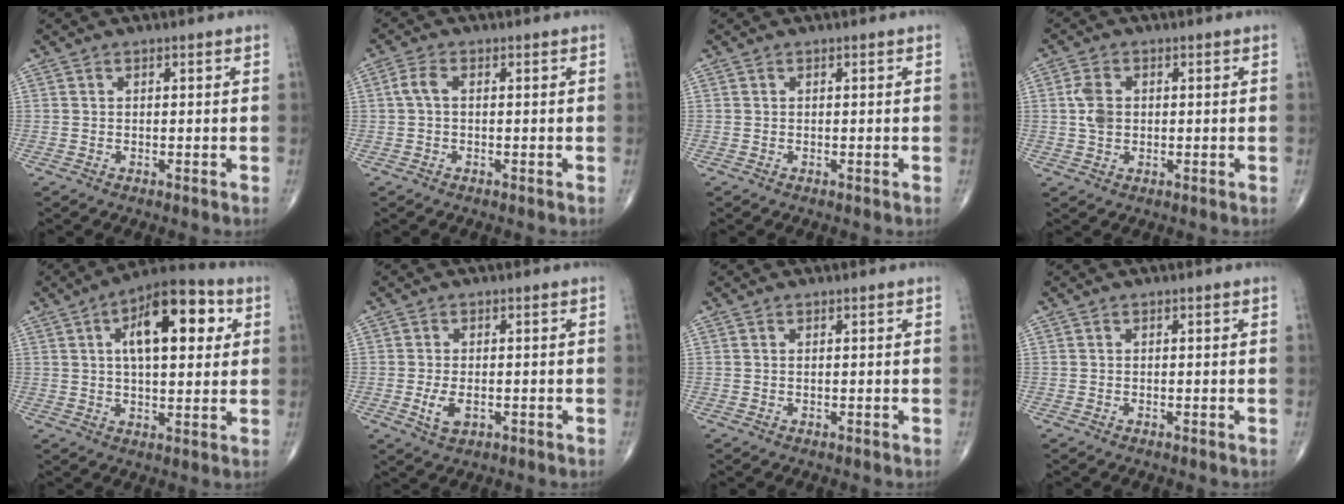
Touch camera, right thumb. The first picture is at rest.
{"total": 2.7, "force": [0.2, 1.4, 2.3], "torque": [-0.055, 0.007, 0.002]}
{"total": 0.0}
{"total": 5.7, "force": [0.7, 3.9, 4.1], "torque": [-0.082, 0.001, 0.013]}
{"total": 16.5, "force": [5.0, 7.4, 13.9], "torque": [-0.185, 0.010, 0.071]}
{"total": 4.0, "force": [-0.9, 2.2, 3.2], "torque": [-0.061, -0.005, -0.011]}
{"total": 0.0}
{"total": 0.0}